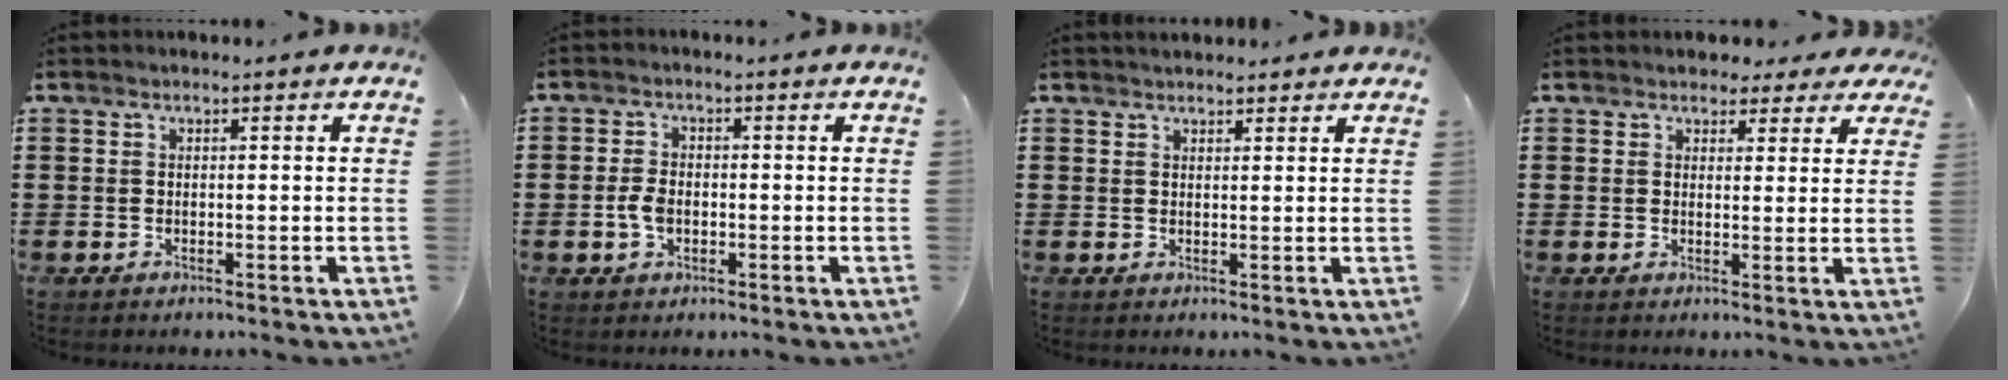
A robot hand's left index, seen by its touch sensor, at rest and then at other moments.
{"total": 3.3, "force": [-0.6, 2.0, 2.6], "torque": [-0.070, -0.005, -0.017]}
{"total": 1.6, "force": [1.6, 0.4, 0.1], "torque": [-0.005, 0.005, 0.031]}
{"total": 2.9, "force": [2.4, 1.6, 0.4], "torque": [-0.011, 0.003, 0.042]}